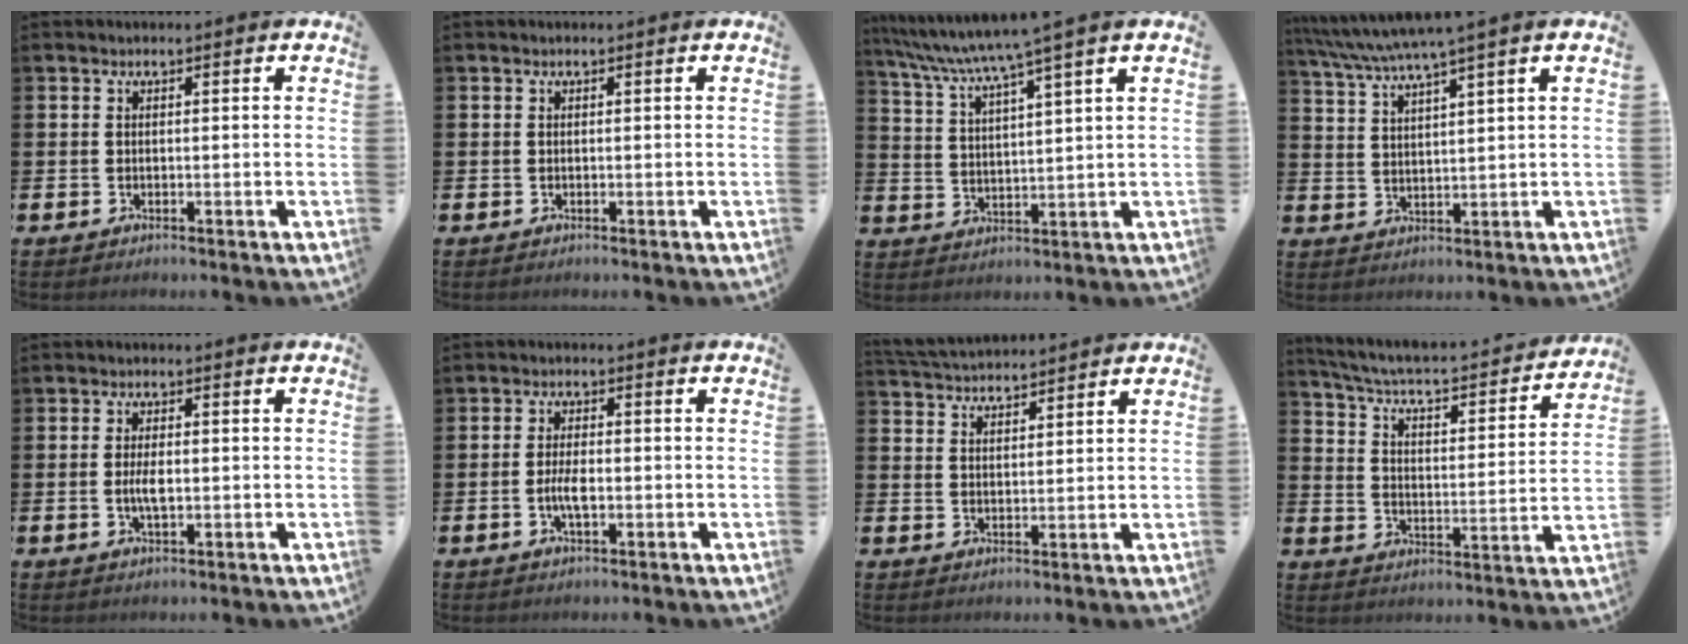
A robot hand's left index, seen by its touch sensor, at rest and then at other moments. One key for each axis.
{"total": 0.0}
{"total": 6.2, "fx": 5.5, "fy": -0.8, "fz": 2.9, "tx": -0.083, "ty": -0.030, "tz": 0.091}
{"total": 5.1, "fx": 4.4, "fy": -0.4, "fz": 2.7, "tx": -0.073, "ty": -0.018, "tz": 0.074}
{"total": 3.1, "fx": -0.2, "fy": 1.2, "fz": 2.8, "tx": -0.044, "ty": -0.002, "tz": -0.006}
{"total": 3.3, "fx": -0.7, "fy": 1.2, "fz": 3.0, "tx": -0.061, "ty": 0.000, "tz": -0.017}
{"total": 3.7, "fx": 3.7, "fy": 0.4, "fz": -0.1, "tx": -0.018, "ty": -0.017, "tz": 0.068}
{"total": 5.0, "fx": 4.5, "fy": 0.9, "fz": 1.9, "tx": -0.066, "ty": -0.040, "tz": 0.068}